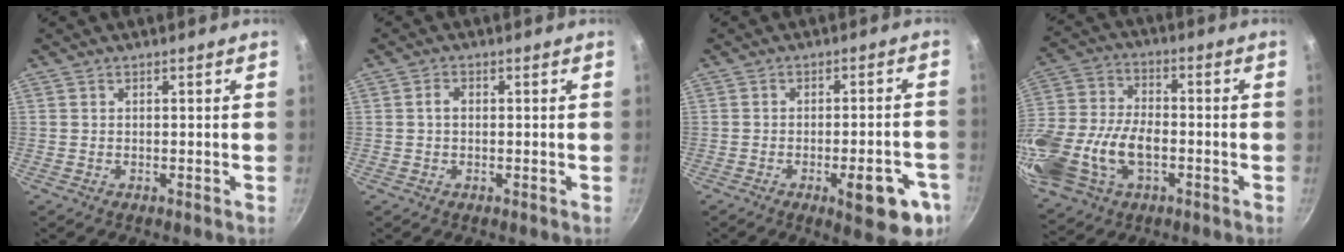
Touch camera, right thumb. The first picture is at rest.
{"total": 1.6, "force": [0.0, 1.1, 1.1], "torque": [-0.017, 0.007, -0.002]}
{"total": 12.3, "force": [-5.1, 4.2, 10.4], "torque": [-0.102, 0.018, -0.060]}
{"total": 21.0, "force": [-5.8, 13.2, 15.2], "torque": [-0.331, 0.019, -0.105]}